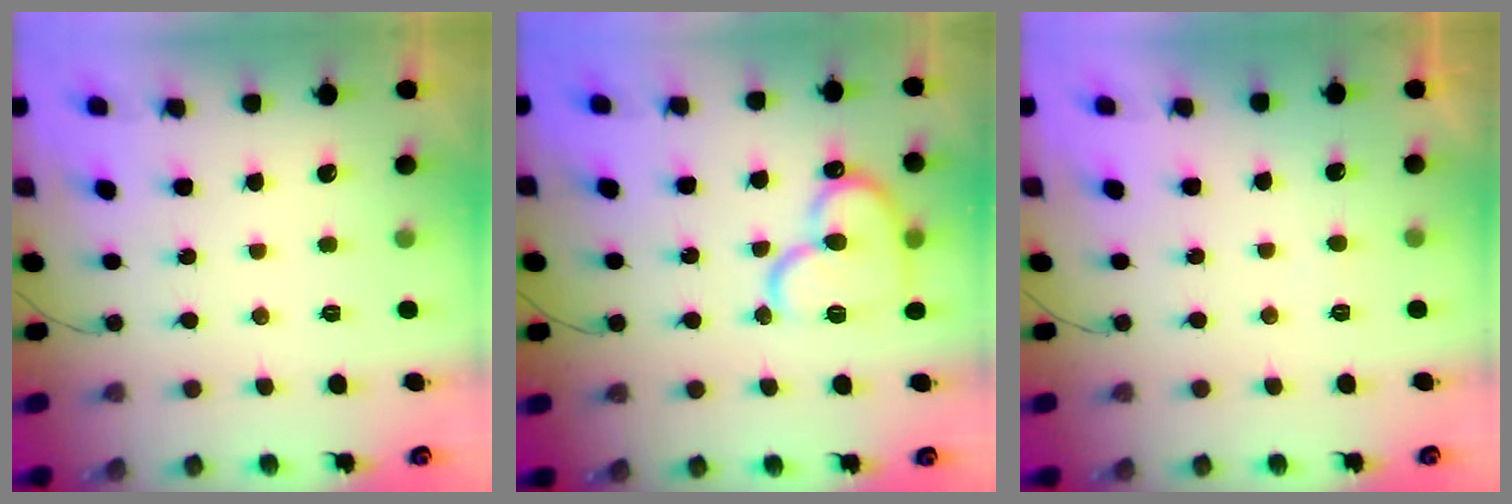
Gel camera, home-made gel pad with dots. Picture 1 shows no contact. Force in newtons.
{"total": 15.2, "press": 15.2, "slide": 1.5}
{"total": 2.3, "press": 2.3, "slide": 0.1}